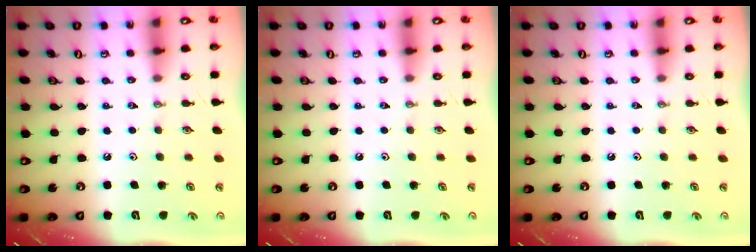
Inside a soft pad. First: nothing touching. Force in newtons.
{"total": 0.0}
{"total": 0.0}